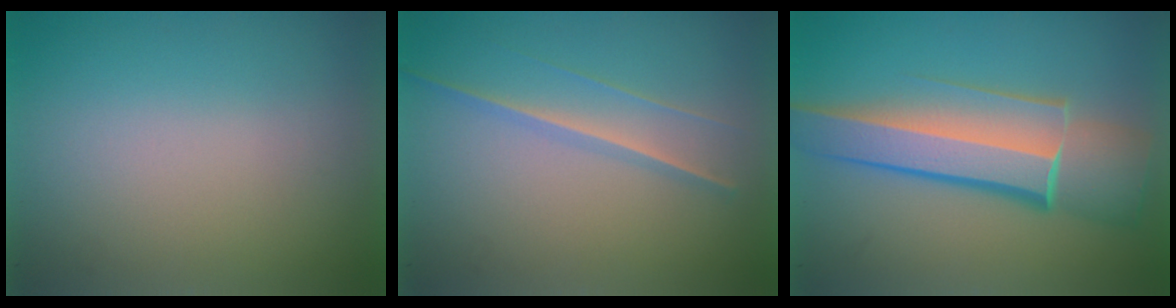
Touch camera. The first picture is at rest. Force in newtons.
{"total": 1.3}
{"total": 6.8}